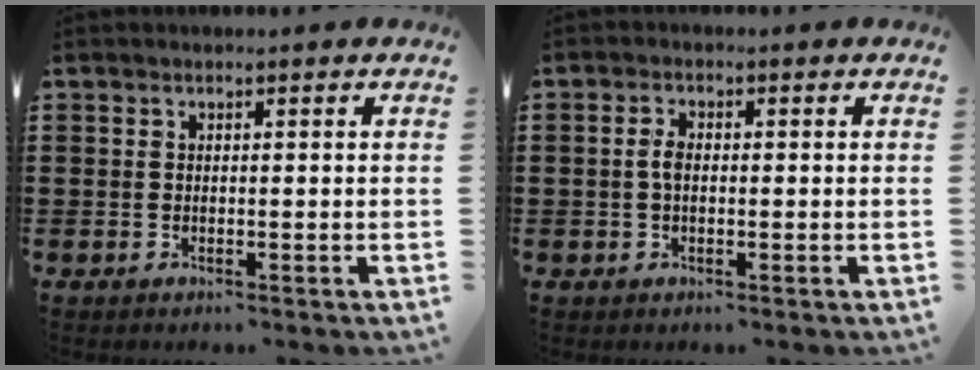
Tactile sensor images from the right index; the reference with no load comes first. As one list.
[{"total": 2.4, "force": [-0.1, 1.2, 2.1], "torque": [-0.049, 0.000, -0.005]}]